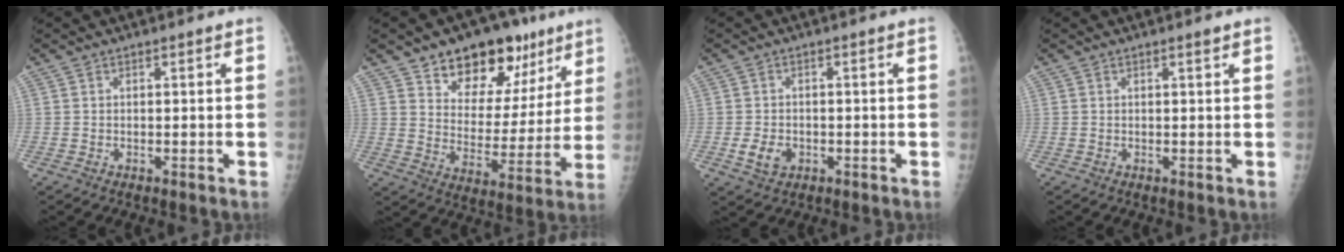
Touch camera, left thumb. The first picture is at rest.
{"total": 18.1, "force": [11.3, 10.5, 9.5], "torque": [-0.070, -0.052, 0.176]}
{"total": 3.9, "force": [-1.3, 2.9, 2.2], "torque": [-0.030, 0.003, -0.015]}
{"total": 0.6, "force": [0.5, 0.1, 0.4], "torque": [-0.007, -0.003, 0.008]}